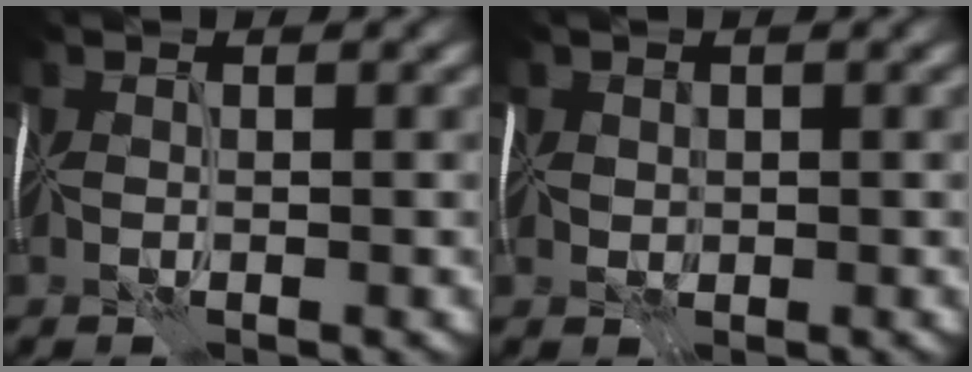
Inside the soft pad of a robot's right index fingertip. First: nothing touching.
{"total": 1.8, "force": [0.6, 1.6, 0.5], "torque": [-0.004, 0.015, 0.004]}